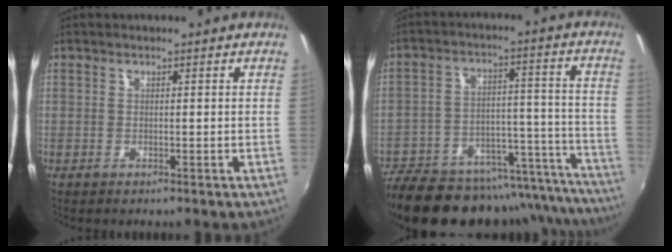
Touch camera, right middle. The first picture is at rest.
{"total": 30.4, "force": [-26.0, 10.2, 11.8], "torque": [-0.192, 0.022, -0.338]}